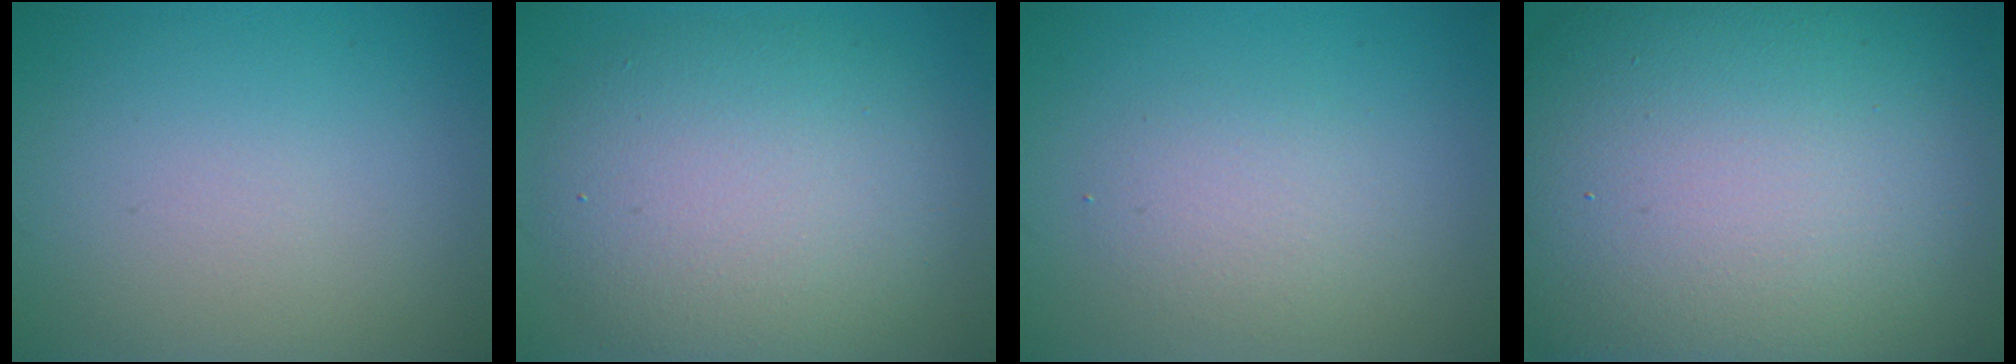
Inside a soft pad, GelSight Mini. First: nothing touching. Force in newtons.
{"total": 7.9, "press": 7.9, "slide": 0.4}
{"total": 2.2, "press": 2.2, "slide": 0.1}
{"total": 23.4, "press": 23.3, "slide": 1.4}